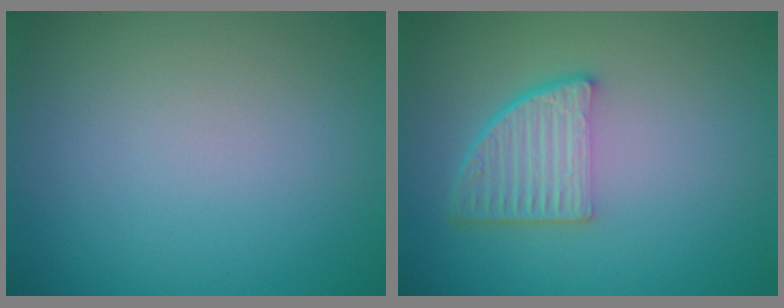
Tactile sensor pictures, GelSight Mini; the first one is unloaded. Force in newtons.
{"total": 4.6, "press": 3.3, "slide": 3.2}